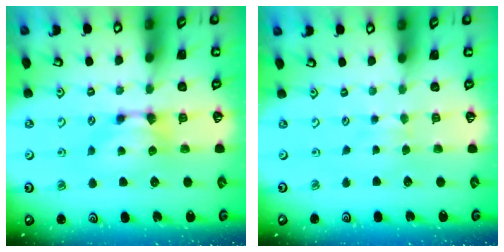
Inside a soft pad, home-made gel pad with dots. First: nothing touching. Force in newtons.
{"total": 2.9, "press": 2.8, "slide": 0.4}